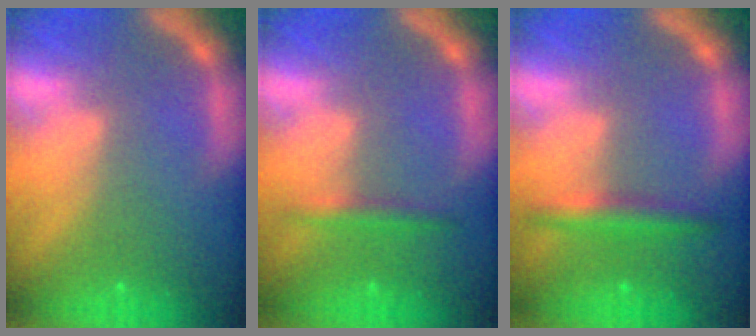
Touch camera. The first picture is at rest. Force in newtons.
{"total": 1.9}
{"total": 3.0}